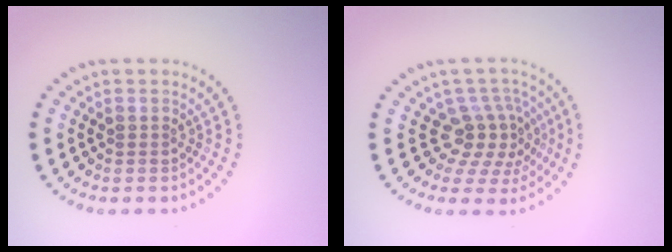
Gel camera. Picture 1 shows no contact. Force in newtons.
{"total": 4.0, "press": 2.9, "slide": 2.7}